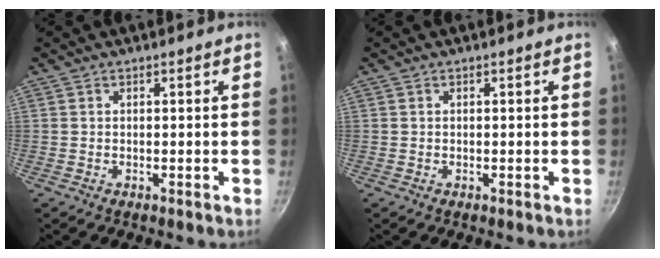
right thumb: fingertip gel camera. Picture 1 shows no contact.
{"total": 0.0}